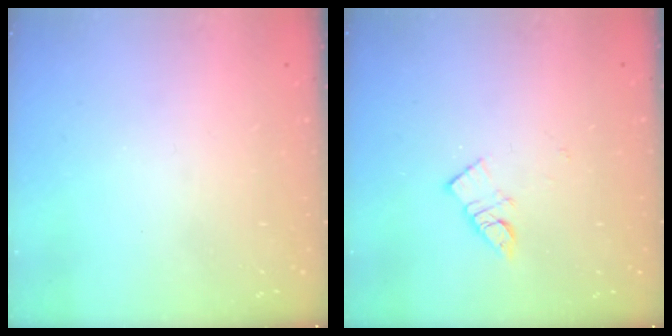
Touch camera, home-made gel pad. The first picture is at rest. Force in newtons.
{"total": 7.1, "press": 7.1, "slide": 0.2}